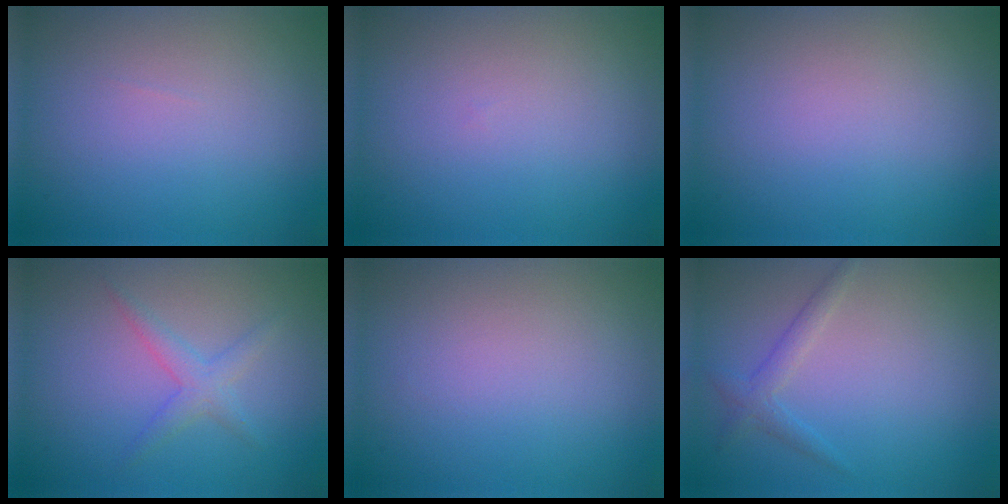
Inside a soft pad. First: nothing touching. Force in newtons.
{"total": 0.0}
{"total": 0.0}
{"total": 1.9, "press": 1.9, "slide": 0.1}
{"total": 0.0}
{"total": 1.6, "press": 1.6, "slide": 0.1}